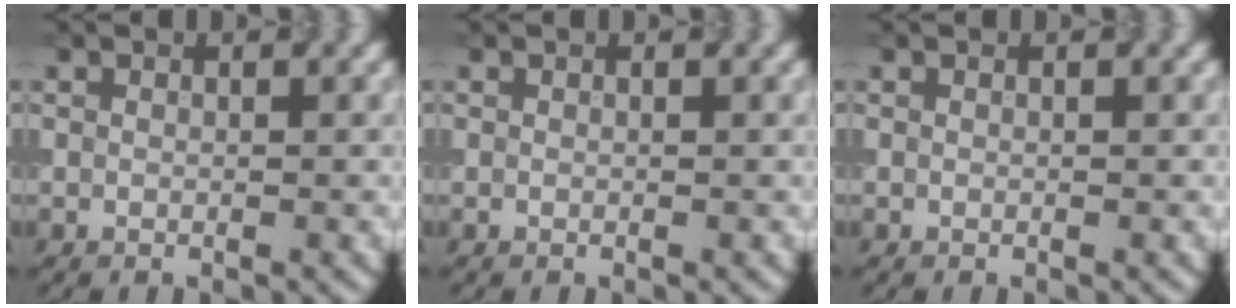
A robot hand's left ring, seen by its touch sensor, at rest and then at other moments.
{"total": 0.0}
{"total": 0.0}